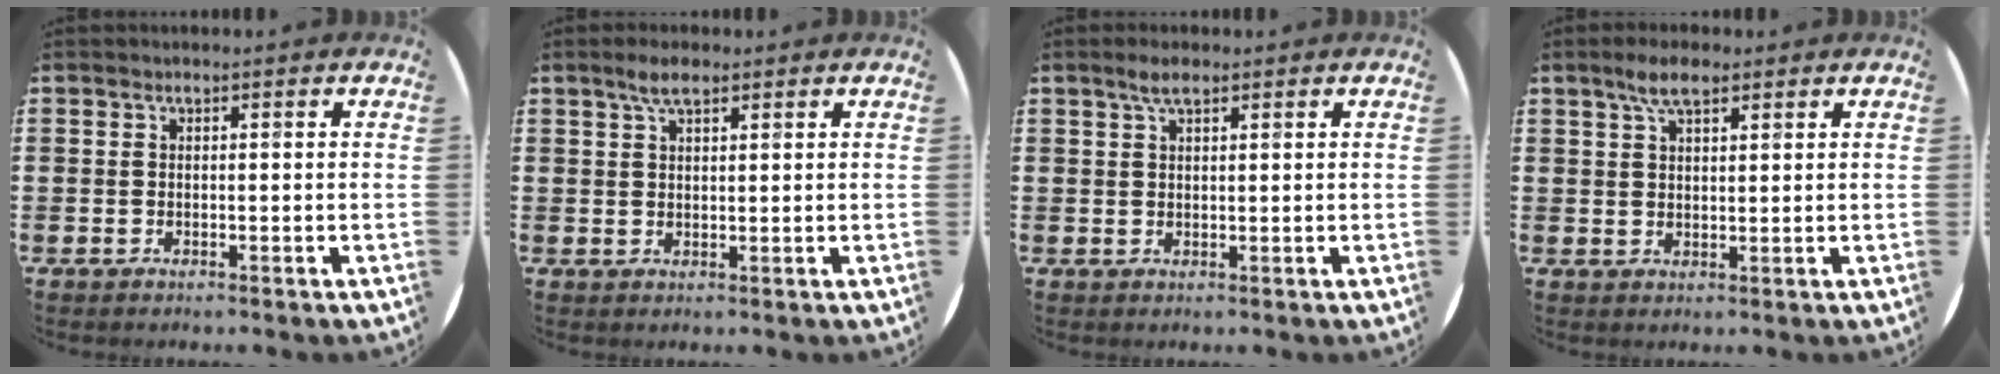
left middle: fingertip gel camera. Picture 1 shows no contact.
{"total": 3.4, "force": [2.3, 1.1, 2.2], "torque": [-0.039, 0.003, 0.039]}
{"total": 2.4, "force": [1.6, 0.7, 1.6], "torque": [-0.034, 0.007, 0.027]}
{"total": 4.4, "force": [3.0, 1.5, 2.8], "torque": [-0.052, 0.004, 0.051]}